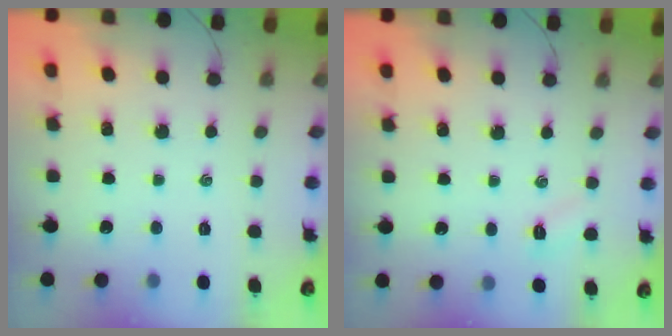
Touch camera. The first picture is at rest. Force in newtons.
{"total": 3.2, "press": 3.1, "slide": 0.9}